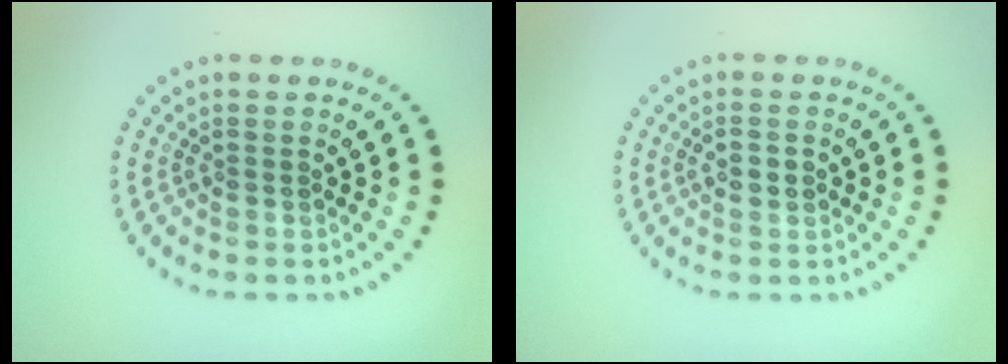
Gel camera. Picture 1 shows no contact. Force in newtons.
{"total": 1.3, "press": 1.3, "slide": 0.1}